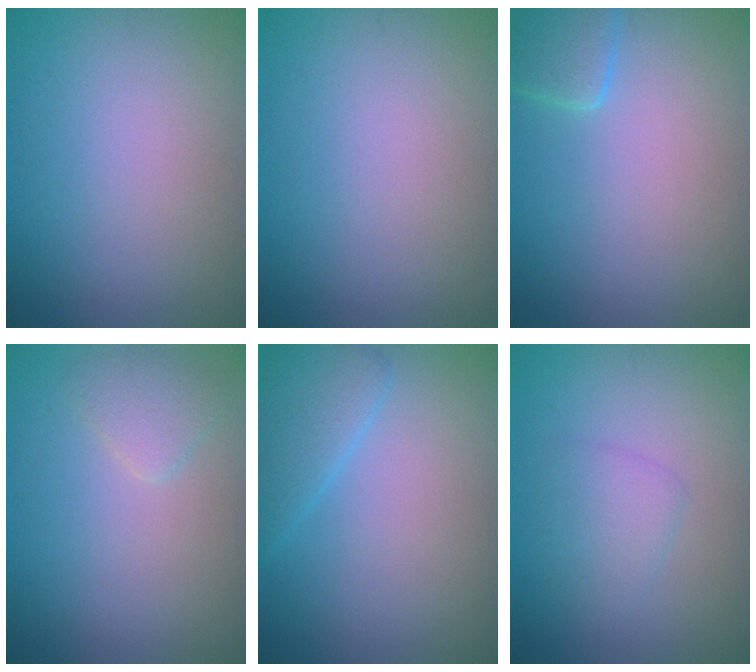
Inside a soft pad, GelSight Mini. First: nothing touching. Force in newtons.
{"total": 0.0}
{"total": 2.4, "press": 2.4, "slide": 0.1}
{"total": 1.5, "press": 1.5, "slide": 0.1}
{"total": 2.8, "press": 2.8, "slide": 0.2}
{"total": 2.0, "press": 2.0, "slide": 0.2}